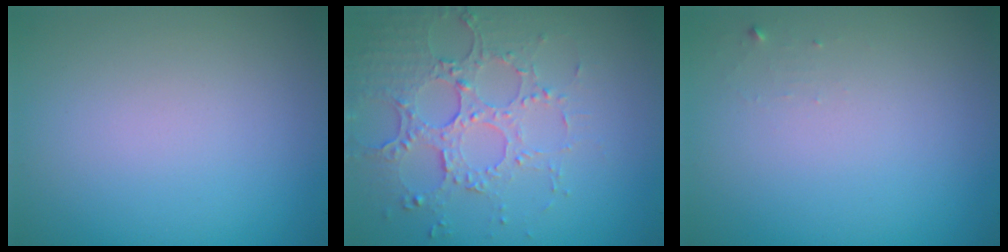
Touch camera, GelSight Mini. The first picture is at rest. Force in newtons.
{"total": 5.2, "press": 3.8, "slide": 3.5}
{"total": 0.6, "press": 0.6, "slide": 0.1}